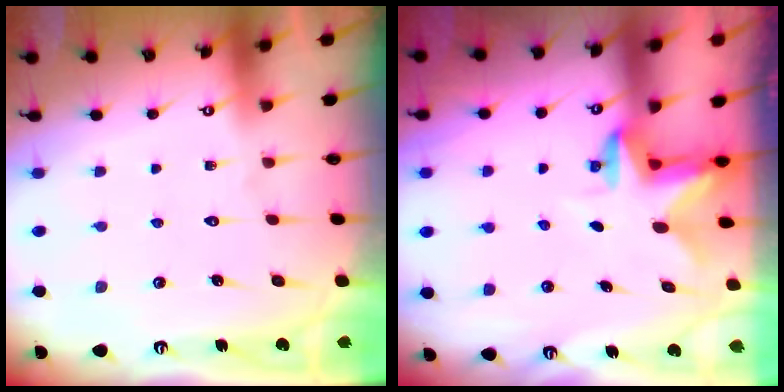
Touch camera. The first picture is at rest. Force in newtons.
{"total": 2.7, "press": 2.7, "slide": 0.5}